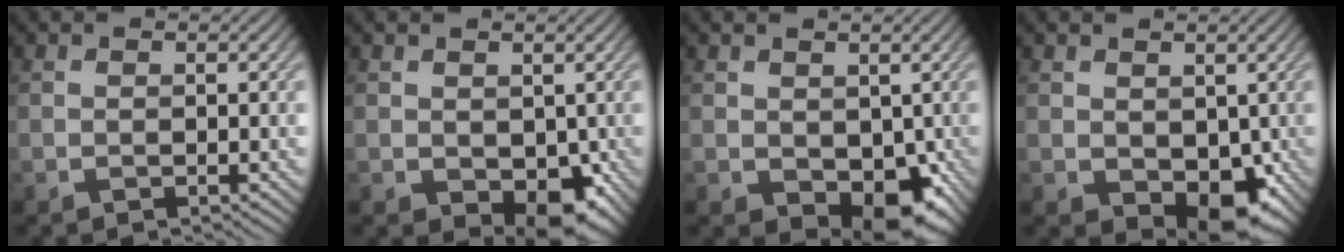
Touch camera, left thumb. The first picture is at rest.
{"total": 5.4, "force": [-0.9, 3.7, 3.9], "torque": [-0.068, -0.024, -0.005]}
{"total": 6.9, "force": [-1.2, 4.7, 4.9], "torque": [-0.084, -0.028, -0.007]}
{"total": 6.4, "force": [-1.0, 4.3, 4.6], "torque": [-0.081, -0.025, -0.005]}